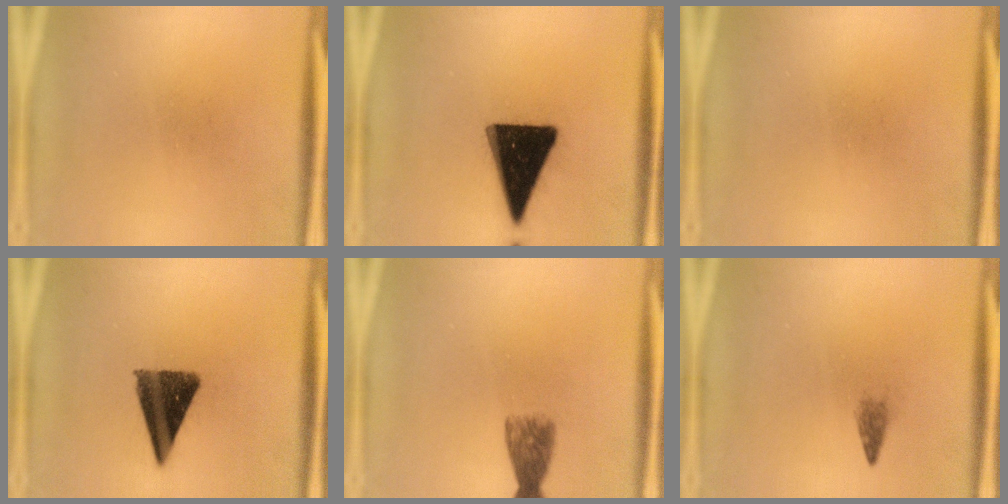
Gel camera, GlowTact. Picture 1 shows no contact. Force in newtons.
{"total": 19.2}
{"total": 0.0}
{"total": 11.2}
{"total": 3.8}
{"total": 1.3}